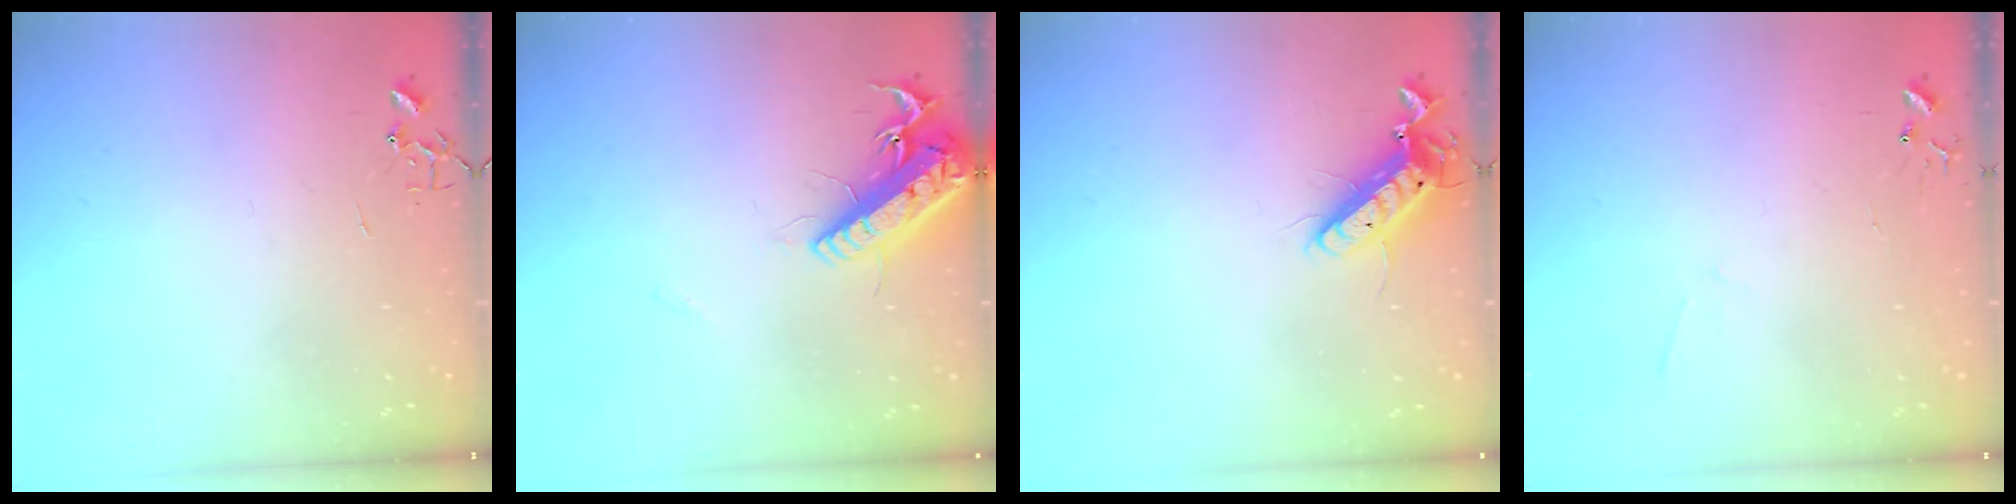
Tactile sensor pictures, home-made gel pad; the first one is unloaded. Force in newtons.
{"total": 16.5, "press": 16.2, "slide": 3.1}
{"total": 11.9, "press": 11.7, "slide": 2.2}
{"total": 4.4, "press": 4.4, "slide": 0.4}